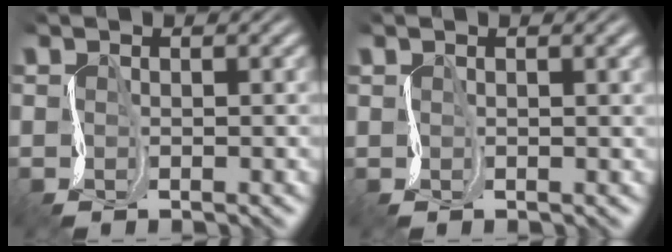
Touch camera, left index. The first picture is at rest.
{"total": 2.9, "force": [1.7, 1.0, 2.1], "torque": [-0.031, 0.009, 0.023]}